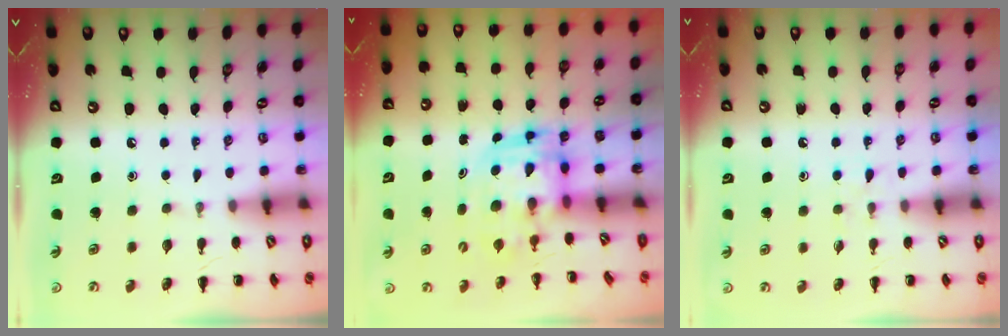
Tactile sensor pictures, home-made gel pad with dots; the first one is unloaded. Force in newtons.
{"total": 3.6, "press": 3.5, "slide": 0.7}
{"total": 4.1, "press": 3.7, "slide": 1.8}